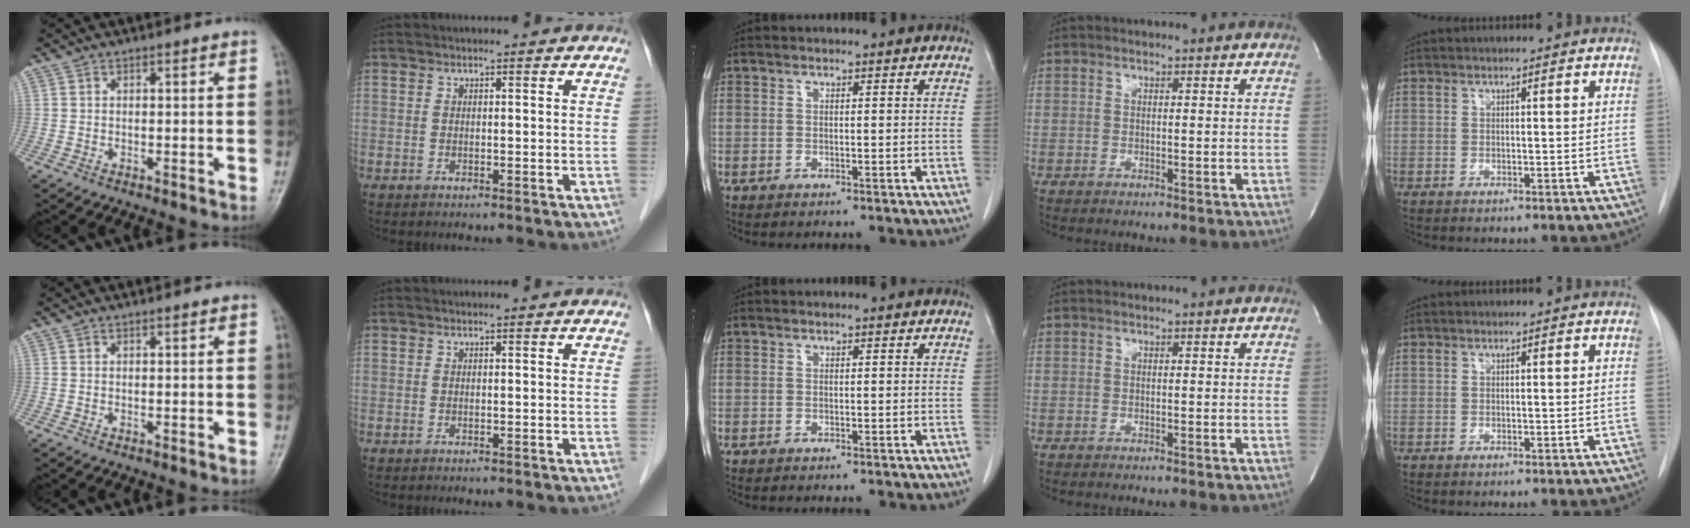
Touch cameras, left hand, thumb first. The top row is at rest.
{}